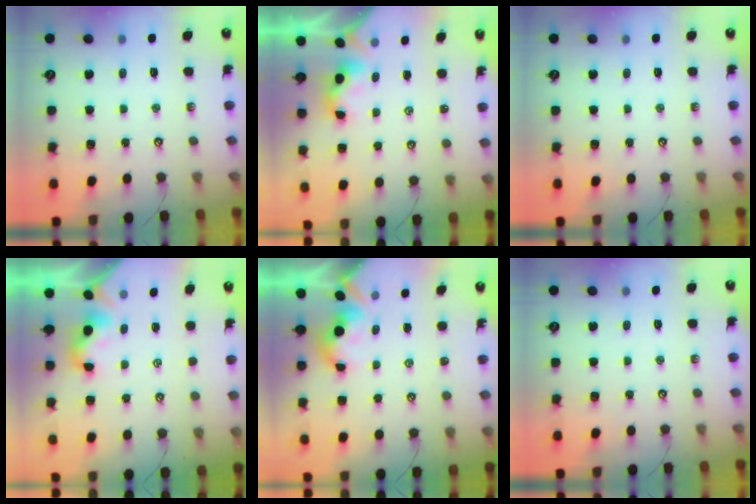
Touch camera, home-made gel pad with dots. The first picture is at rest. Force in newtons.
{"total": 1.2, "press": 1.1, "slide": 0.3}
{"total": 0.0}
{"total": 2.1, "press": 2.1, "slide": 0.5}
{"total": 1.5, "press": 1.5, "slide": 0.3}
{"total": 0.0}